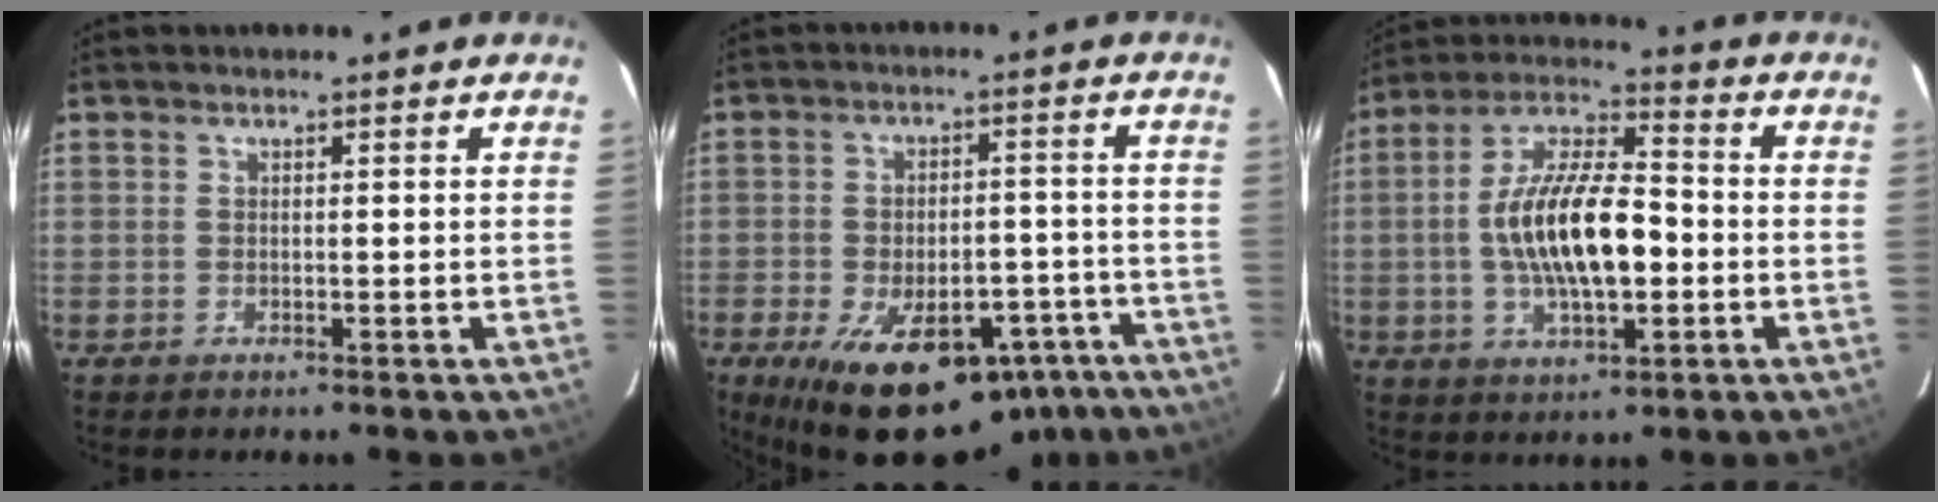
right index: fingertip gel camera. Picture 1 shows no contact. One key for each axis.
{"total": 22.2, "fx": -14.3, "fy": 11.3, "fz": 12.6, "tx": -0.221, "ty": 0.001, "tz": -0.179}
{"total": 15.8, "fx": -1.8, "fy": 6.2, "fz": 14.4, "tx": -0.275, "ty": 0.011, "tz": -0.034}